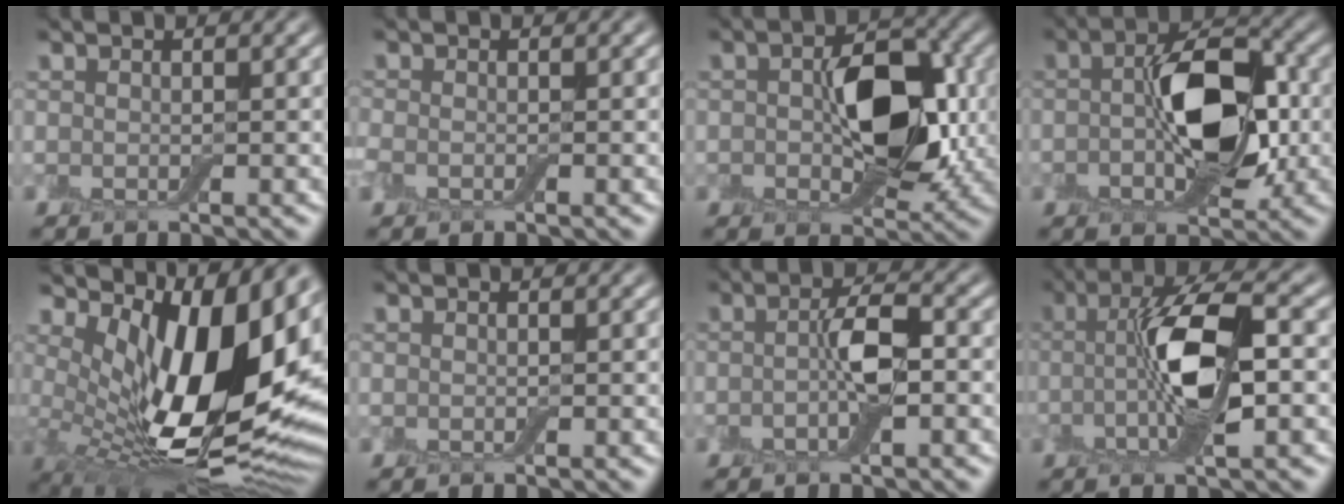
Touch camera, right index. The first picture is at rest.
{"total": 0.7, "force": [-0.5, 0.4, 0.3], "torque": [-0.009, -0.005, -0.012]}
{"total": 8.0, "force": [0.0, 4.8, 6.4], "torque": [-0.105, 0.000, 0.000]}
{"total": 8.3, "force": [-0.4, 4.5, 6.9], "torque": [-0.118, 0.003, -0.011]}
{"total": 15.3, "force": [3.3, 7.4, 12.9], "torque": [-0.199, -0.020, 0.063]}
{"total": 0.0}
{"total": 3.5, "force": [-0.6, 1.0, 3.3], "torque": [-0.063, 0.004, -0.014]}
{"total": 7.5, "force": [-0.3, 2.3, 7.2], "torque": [-0.133, 0.005, -0.010]}